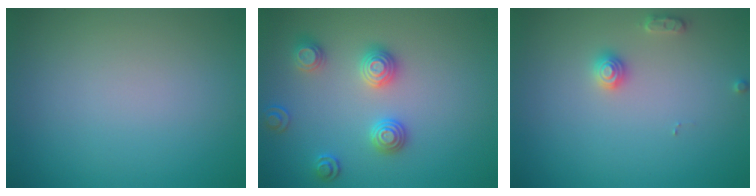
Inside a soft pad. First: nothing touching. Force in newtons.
{"total": 3.0, "press": 2.9, "slide": 0.6}
{"total": 1.7, "press": 1.7, "slide": 0.3}